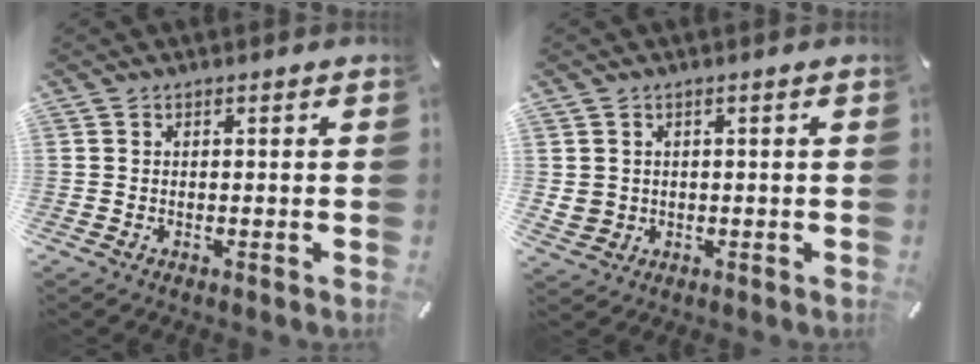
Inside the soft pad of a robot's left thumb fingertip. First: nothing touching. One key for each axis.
{"total": 3.2, "fx": 0.7, "fy": 3.1, "fz": 0.5, "tx": -0.016, "ty": 0.005, "tz": 0.014}